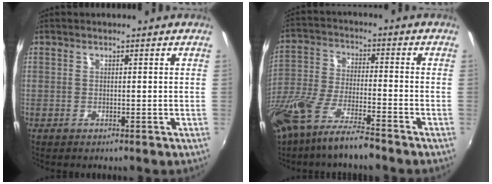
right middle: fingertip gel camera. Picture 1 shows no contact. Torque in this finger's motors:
{"motor_torque": [1.20, -0.94, 0.37, 0.21]}